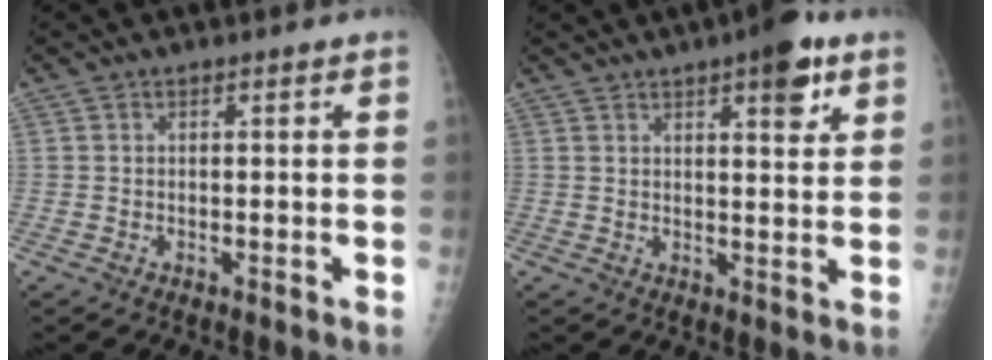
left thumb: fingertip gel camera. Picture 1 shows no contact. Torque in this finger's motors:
{"motor_torque": [0.68, 0.64, 0.33, -0.53, 0.01]}